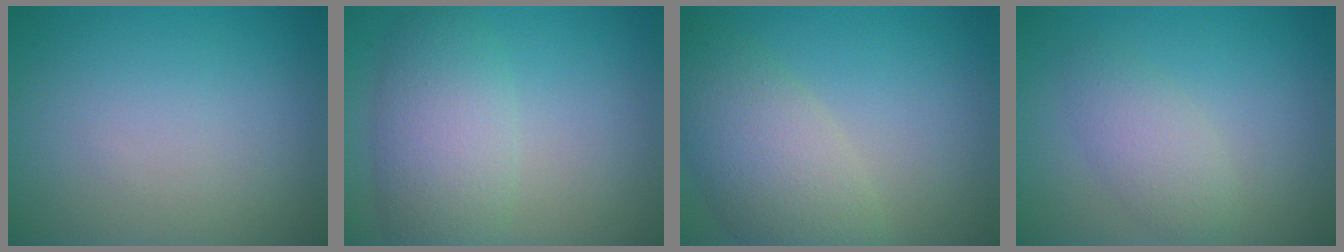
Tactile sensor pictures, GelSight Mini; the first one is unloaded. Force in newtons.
{"total": 5.7, "press": 5.7, "slide": 0.2}
{"total": 6.5, "press": 6.4, "slide": 0.4}
{"total": 2.7, "press": 2.7, "slide": 0.1}